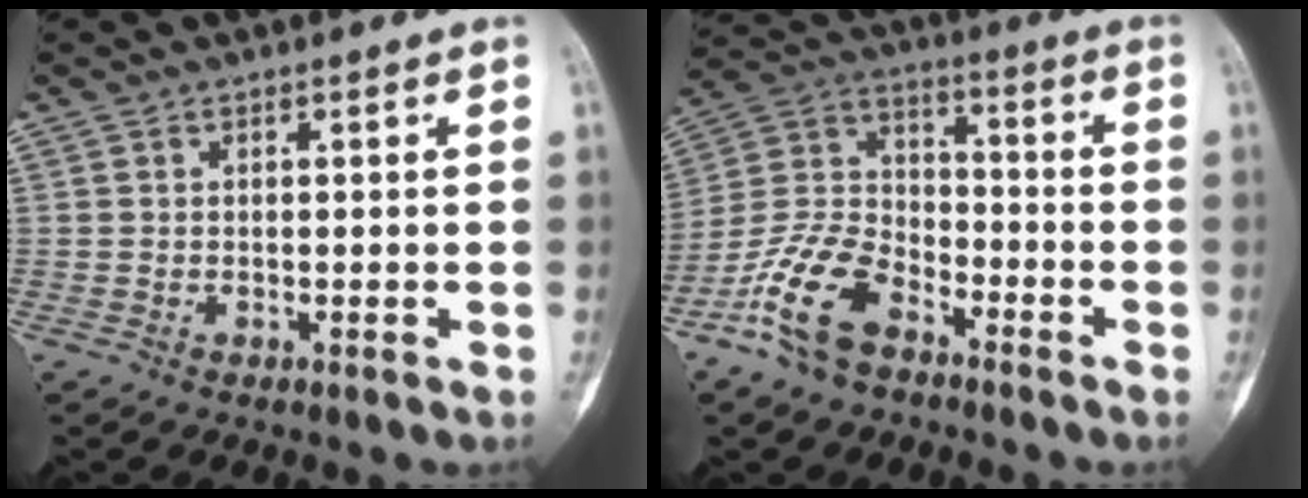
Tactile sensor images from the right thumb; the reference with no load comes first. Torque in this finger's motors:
{"motor_torque": [0.18, 0.38, 0.20, 0.20, 0.14]}